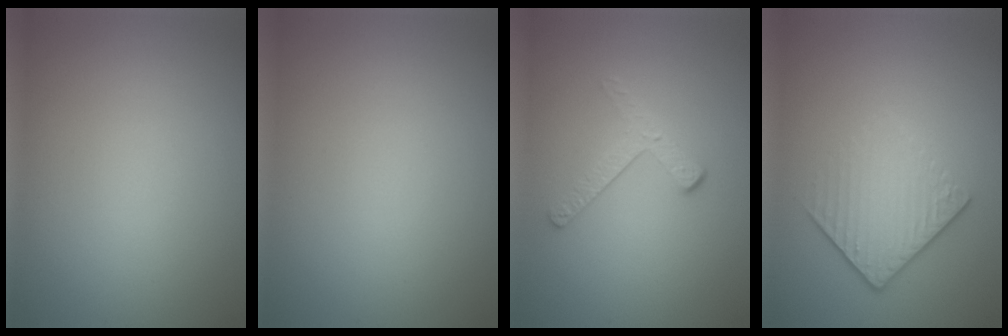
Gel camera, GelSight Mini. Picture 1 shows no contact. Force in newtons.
{"total": 0.0}
{"total": 2.0, "press": 1.4, "slide": 1.5}
{"total": 4.5, "press": 2.9, "slide": 3.3}